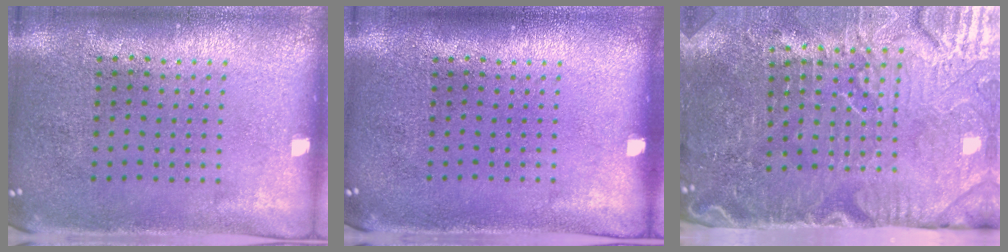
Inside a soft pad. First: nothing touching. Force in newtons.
{"total": 0.0}
{"total": 5.1, "press": 4.5, "slide": 2.5}